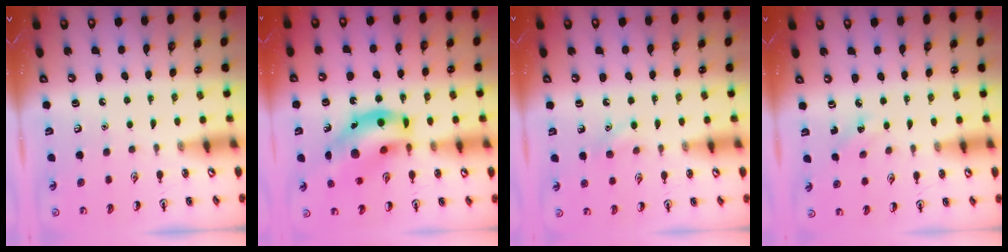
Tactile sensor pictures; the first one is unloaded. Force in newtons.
{"total": 15.9, "press": 15.6, "slide": 3.2}
{"total": 6.6, "press": 6.3, "slide": 2.0}
{"total": 2.4, "press": 2.3, "slide": 0.9}